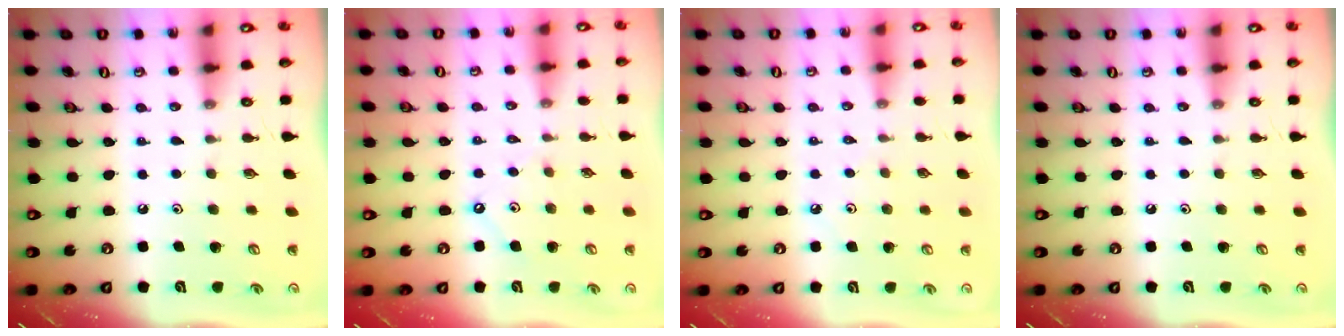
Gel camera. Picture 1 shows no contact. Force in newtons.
{"total": 2.8, "press": 2.8, "slide": 0.4}
{"total": 2.7, "press": 2.6, "slide": 0.5}
{"total": 0.0}